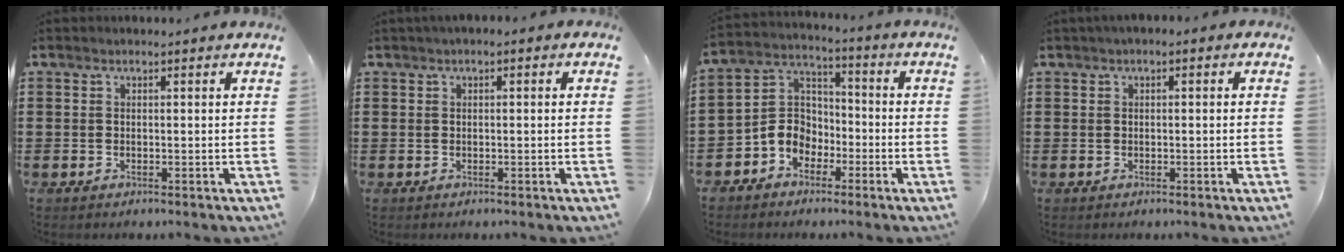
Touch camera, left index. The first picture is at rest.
{"total": 0.7, "force": [-0.2, 0.3, 0.6], "torque": [-0.011, 0.002, -0.004]}
{"total": 6.3, "force": [-3.2, 5.1, 1.8], "torque": [-0.064, 0.009, -0.072]}
{"total": 0.8, "force": [-0.3, 0.4, 0.6], "torque": [-0.012, 0.001, -0.007]}